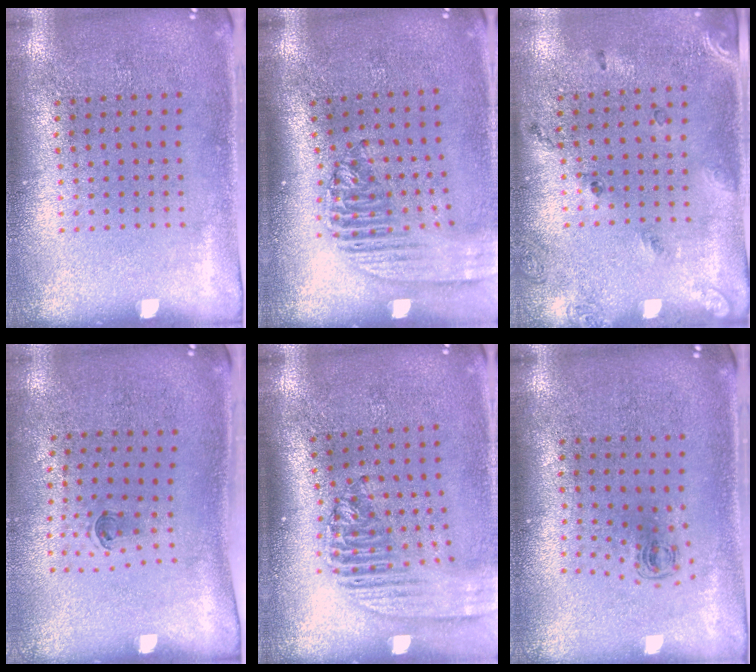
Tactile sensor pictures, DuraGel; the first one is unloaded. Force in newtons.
{"total": 2.2, "press": 1.7, "slide": 1.3}
{"total": 1.7, "press": 1.1, "slide": 1.3}
{"total": 0.5, "press": 0.3, "slide": 0.4}
{"total": 2.2, "press": 1.7, "slide": 1.3}
{"total": 0.5, "press": 0.4, "slide": 0.4}